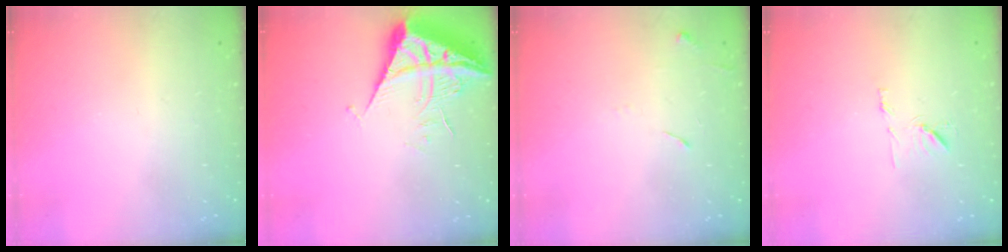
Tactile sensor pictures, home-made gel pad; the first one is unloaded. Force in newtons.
{"total": 7.8, "press": 7.7, "slide": 0.9}
{"total": 5.4, "press": 5.4, "slide": 0.7}
{"total": 7.5, "press": 7.4, "slide": 0.6}